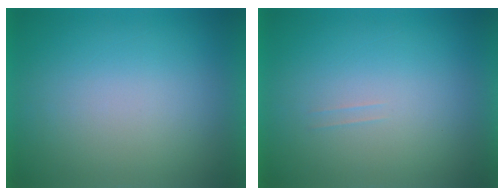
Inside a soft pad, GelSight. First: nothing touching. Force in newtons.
{"total": 1.2}